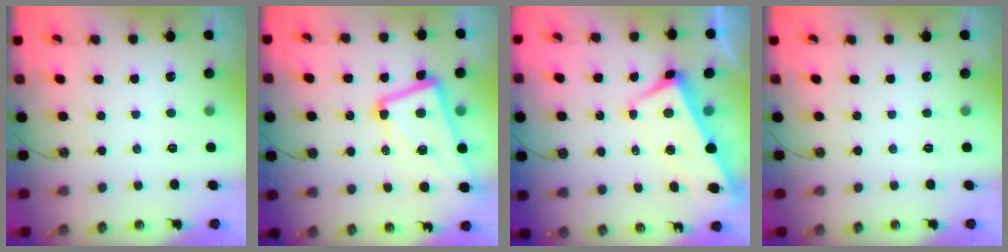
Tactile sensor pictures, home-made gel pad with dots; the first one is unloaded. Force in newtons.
{"total": 11.0, "press": 10.7, "slide": 2.4}
{"total": 1.1, "press": 0.2, "slide": 1.1}
{"total": 0.0}